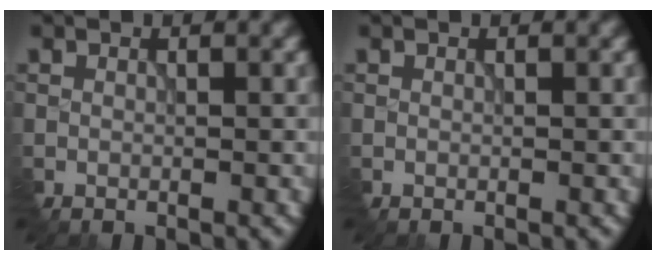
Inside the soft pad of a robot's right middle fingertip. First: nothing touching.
{"total": 0.0}